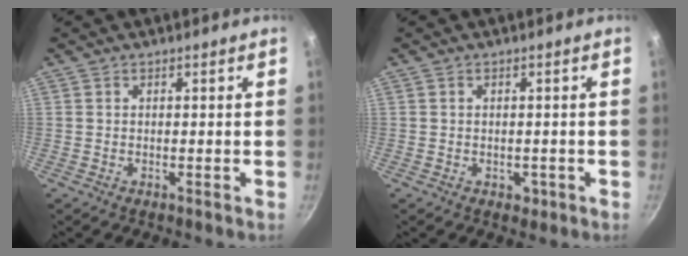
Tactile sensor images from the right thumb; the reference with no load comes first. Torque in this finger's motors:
{"motor_torque": [0.05, 0.17, -0.31, 0.22, -0.02]}